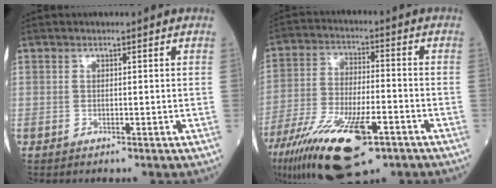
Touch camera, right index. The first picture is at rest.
{"total": 19.0, "force": [-11.0, 5.4, 14.6], "torque": [-0.285, -0.034, -0.191]}